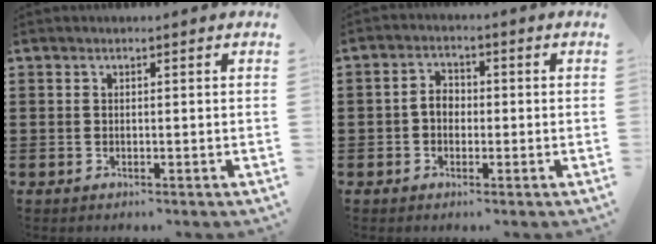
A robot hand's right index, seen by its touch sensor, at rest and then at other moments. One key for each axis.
{"total": 2.9, "fx": -0.3, "fy": 2.0, "fz": 2.1, "tx": -0.042, "ty": 0.007, "tz": -0.007}